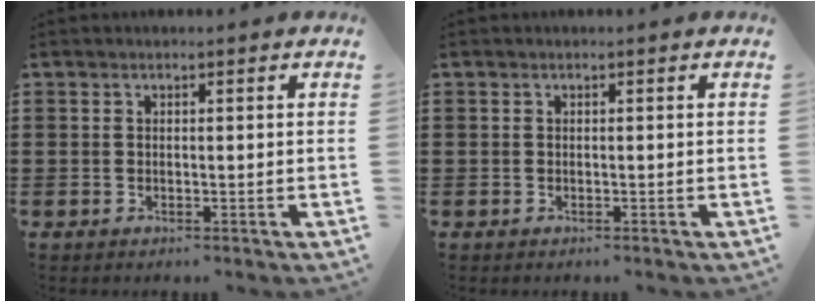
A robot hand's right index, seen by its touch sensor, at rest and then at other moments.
{"total": 0.0}